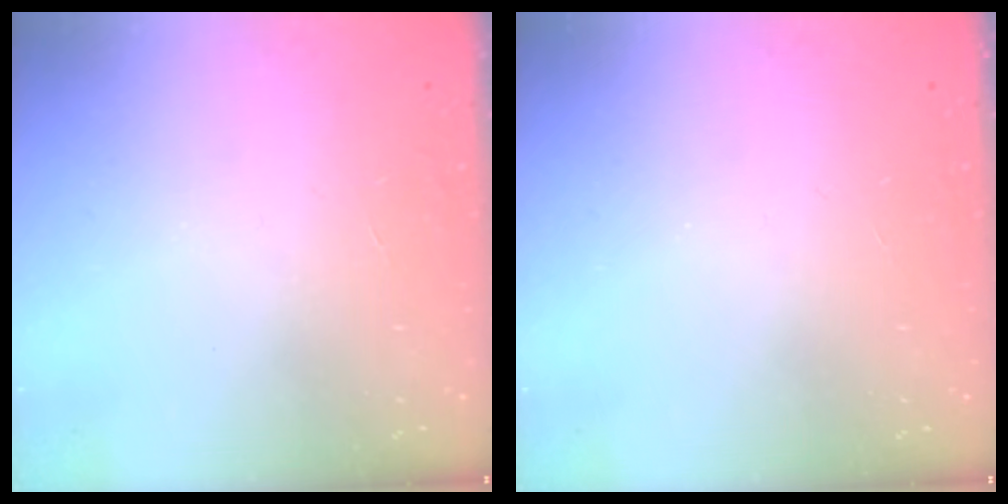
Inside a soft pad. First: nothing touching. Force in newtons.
{"total": 0.0}